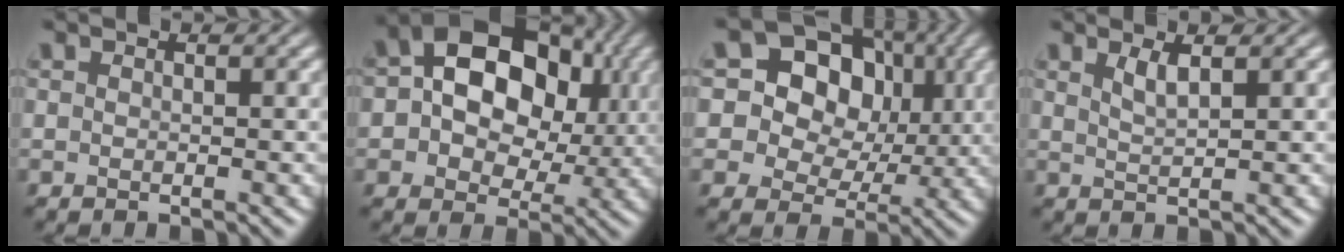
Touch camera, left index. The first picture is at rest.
{"total": 13.4, "force": [2.9, 9.4, 9.0], "torque": [-0.124, 0.039, 0.028]}
{"total": 13.4, "force": [4.3, 10.8, 6.6], "torque": [-0.125, 0.044, 0.067]}
{"total": 1.8, "force": [1.0, 0.5, 1.4], "torque": [-0.023, 0.000, 0.017]}